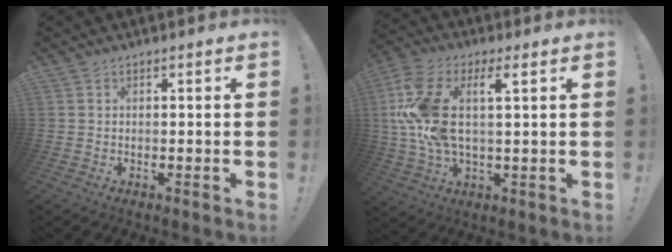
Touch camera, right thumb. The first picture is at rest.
{"total": 16.0, "force": [3.5, 7.7, 13.6], "torque": [-0.283, 0.000, 0.060]}